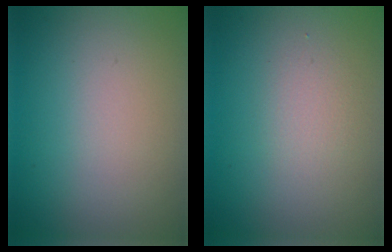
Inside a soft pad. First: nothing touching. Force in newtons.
{"total": 1.4, "press": 1.4, "slide": 0.0}